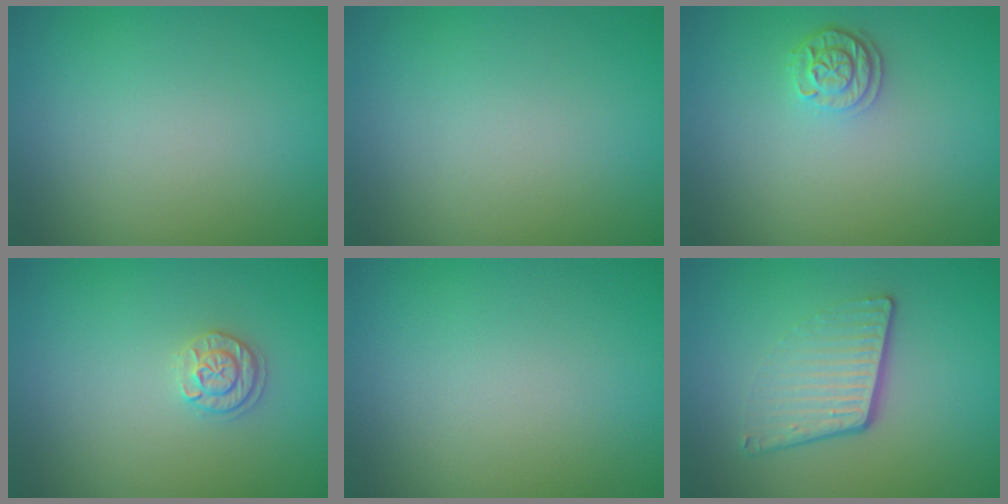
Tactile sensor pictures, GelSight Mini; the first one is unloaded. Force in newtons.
{"total": 0.0}
{"total": 2.2, "press": 1.9, "slide": 1.1}
{"total": 1.8, "press": 1.7, "slide": 0.4}
{"total": 0.0}
{"total": 4.2, "press": 2.7, "slide": 3.2}